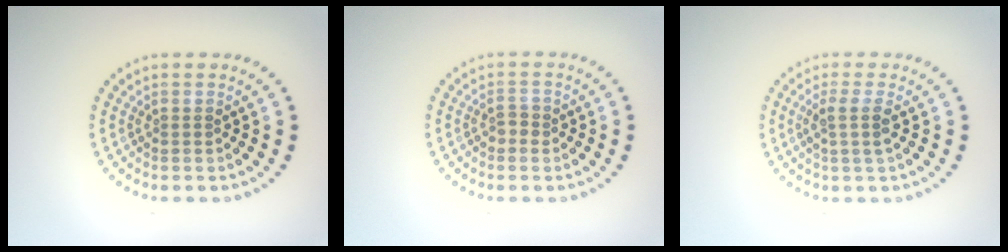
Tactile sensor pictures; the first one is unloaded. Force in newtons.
{"total": 1.1, "press": 1.0, "slide": 0.4}
{"total": 1.9, "press": 1.6, "slide": 1.0}